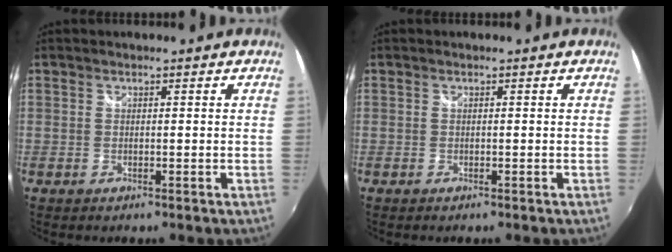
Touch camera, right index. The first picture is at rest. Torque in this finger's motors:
{"motor_torque": [0.14, -0.08, -0.02, 0.00]}